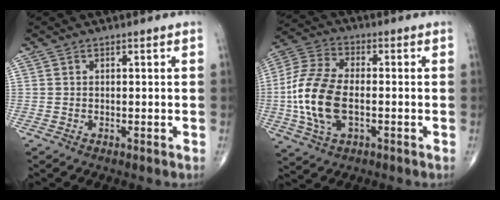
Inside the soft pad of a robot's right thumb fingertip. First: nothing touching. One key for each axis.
{"total": 14.6, "fx": -2.2, "fy": 7.9, "fz": 12.0, "tx": -0.263, "ty": 0.012, "tz": -0.042}